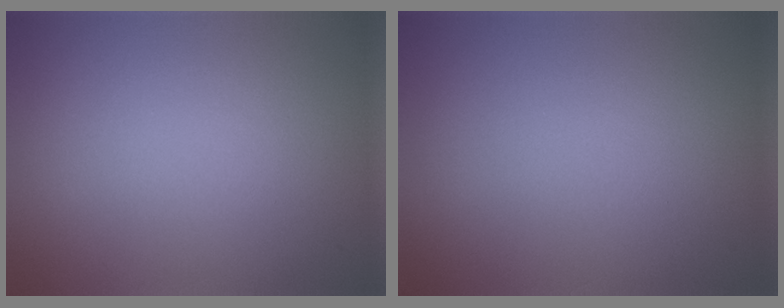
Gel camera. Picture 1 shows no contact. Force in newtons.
{"total": 0.0}